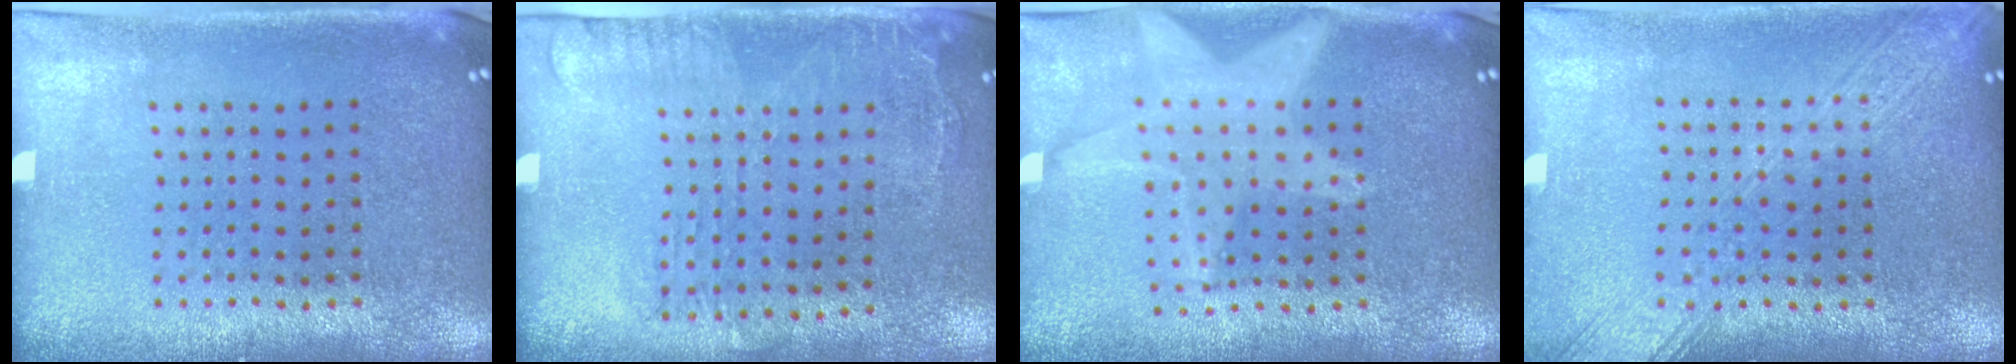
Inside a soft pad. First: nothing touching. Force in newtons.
{"total": 1.7, "press": 1.2, "slide": 1.1}
{"total": 2.0, "press": 1.7, "slide": 1.1}
{"total": 3.4, "press": 3.4, "slide": 0.5}